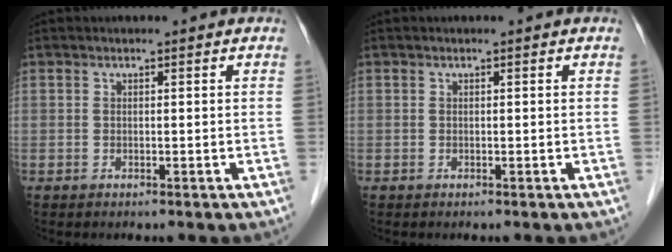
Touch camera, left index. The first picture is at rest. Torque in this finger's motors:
{"motor_torque": [0.00, 0.00, 0.00, 0.00]}